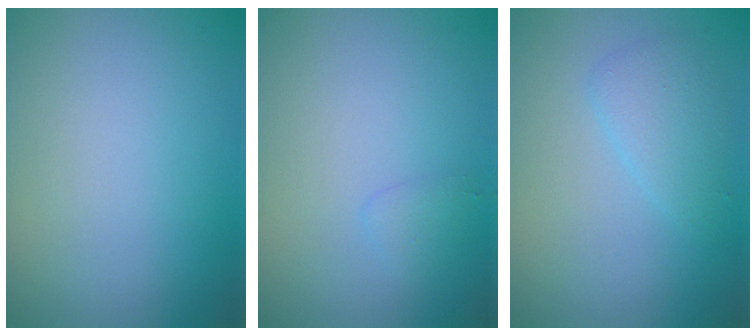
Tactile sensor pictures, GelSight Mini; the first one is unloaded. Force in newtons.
{"total": 0.8, "press": 0.8, "slide": 0.1}
{"total": 1.9, "press": 1.9, "slide": 0.1}